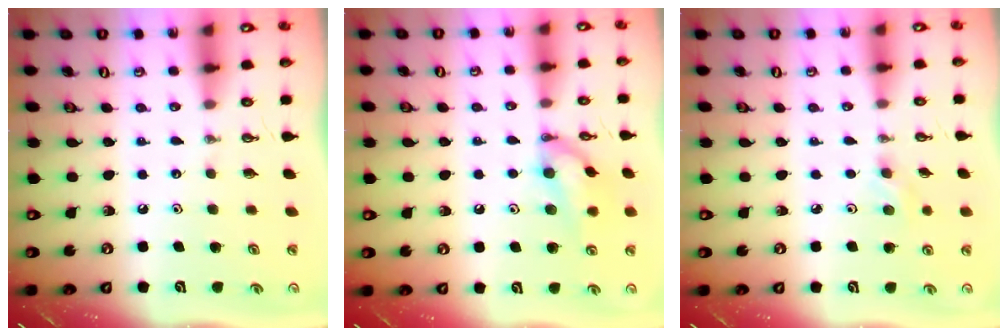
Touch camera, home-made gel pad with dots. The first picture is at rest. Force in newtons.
{"total": 12.3, "press": 12.3, "slide": 0.5}
{"total": 2.1, "press": 2.0, "slide": 0.5}